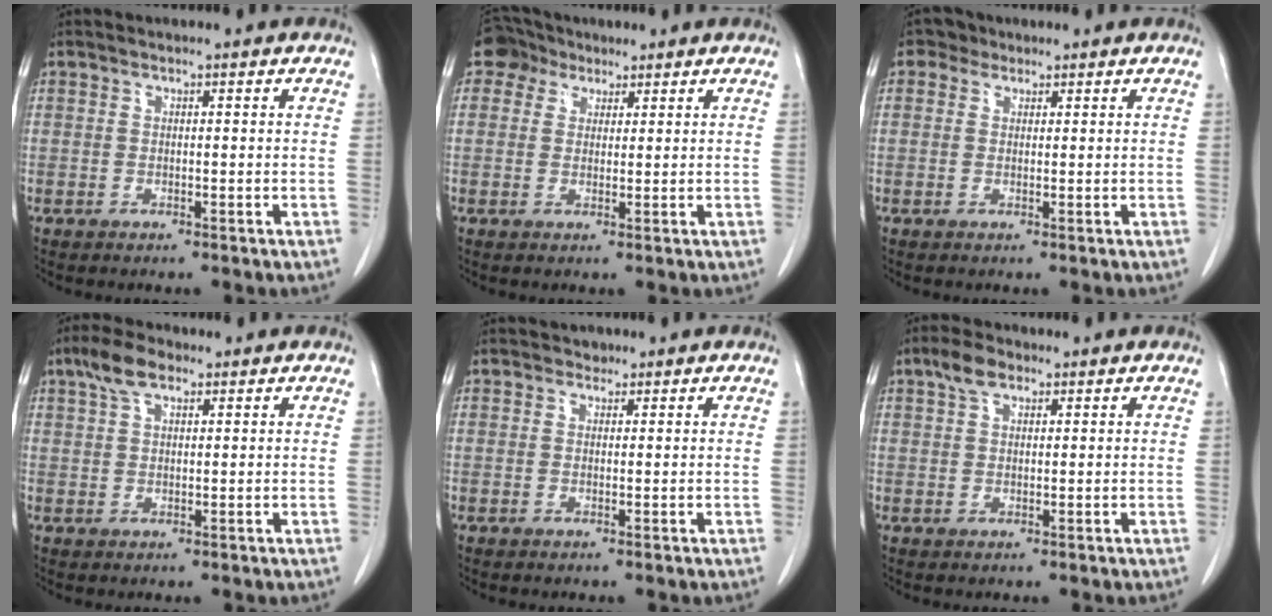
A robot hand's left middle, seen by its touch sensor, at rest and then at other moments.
{"total": 3.9, "force": [2.5, 3.0, 0.3], "torque": [-0.009, 0.018, 0.043]}
{"total": 2.0, "force": [1.1, 1.6, 0.3], "torque": [-0.005, 0.006, 0.014]}
{"total": 4.7, "force": [2.9, 2.0, 3.2], "torque": [-0.070, 0.016, 0.057]}
{"total": 0.9, "force": [0.7, 0.6, 0.0], "torque": [0.002, -0.002, 0.007]}
{"total": 3.4, "force": [2.1, 1.7, 2.1], "torque": [-0.046, 0.012, 0.040]}